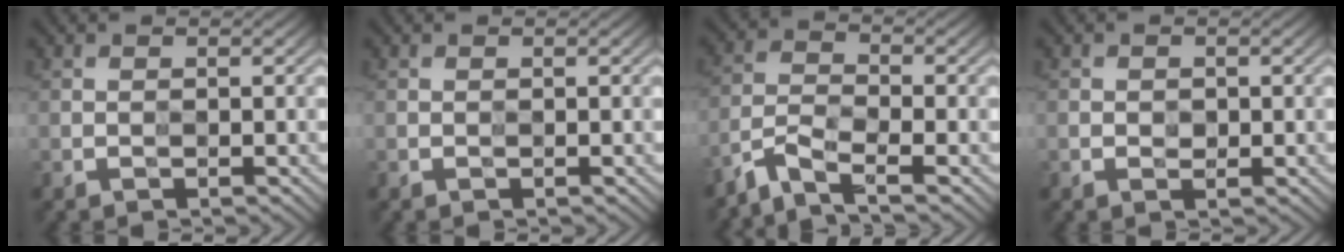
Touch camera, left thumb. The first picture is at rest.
{"total": 0.0}
{"total": 4.4, "force": [-4.0, 0.6, 1.7], "torque": [-0.043, -0.004, -0.089]}
{"total": 0.9, "force": [0.3, 0.8, -0.1], "torque": [0.006, 0.002, 0.007]}